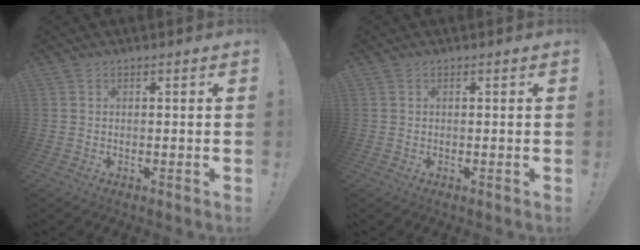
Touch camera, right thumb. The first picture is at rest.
{"total": 0.0}